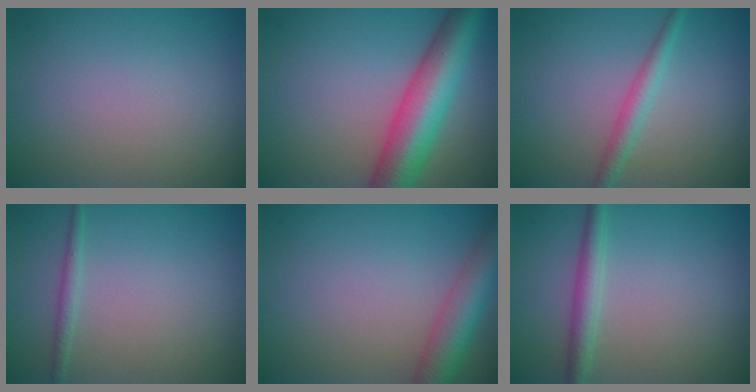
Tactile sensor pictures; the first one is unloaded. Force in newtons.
{"total": 8.3, "press": 8.3, "slide": 0.3}
{"total": 2.1, "press": 2.1, "slide": 0.0}
{"total": 1.1, "press": 1.1, "slide": 0.1}
{"total": 5.0, "press": 5.0, "slide": 0.2}
{"total": 2.4, "press": 2.4, "slide": 0.0}